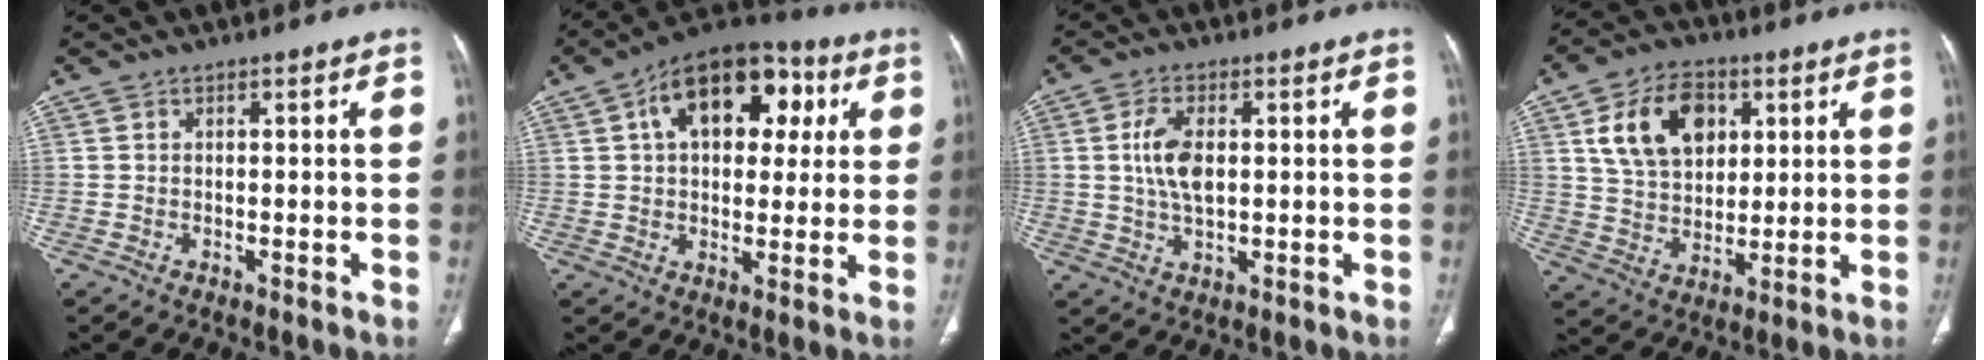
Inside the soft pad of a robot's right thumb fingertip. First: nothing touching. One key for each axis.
{"total": 17.8, "fx": 5.6, "fy": 10.9, "fz": 13.0, "tx": -0.155, "ty": 0.017, "tz": 0.077}
{"total": 6.8, "fx": 0.9, "fy": 3.5, "fz": 5.8, "tx": -0.118, "ty": 0.000, "tz": 0.018}
{"total": 14.1, "fx": 4.9, "fy": 9.9, "fz": 8.8, "tx": -0.118, "ty": -0.008, "tz": 0.089}